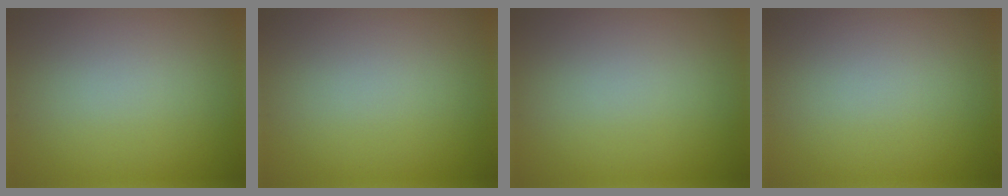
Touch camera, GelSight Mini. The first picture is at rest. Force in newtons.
{"total": 0.0}
{"total": 0.0}
{"total": 0.0}